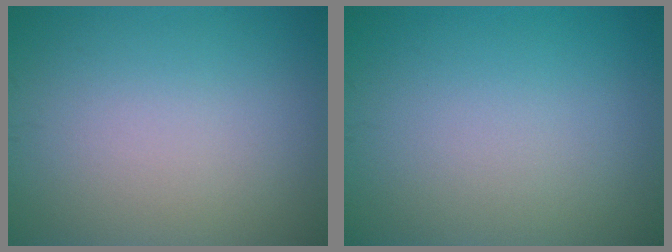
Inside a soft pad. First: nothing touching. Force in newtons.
{"total": 0.0}